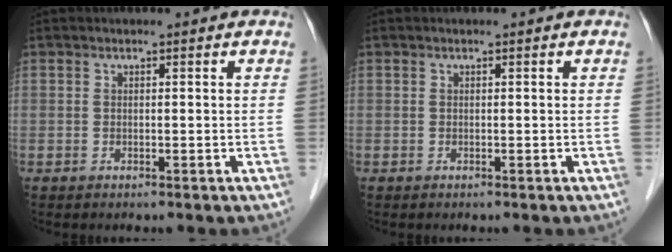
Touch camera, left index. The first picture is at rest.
{"total": 0.0}